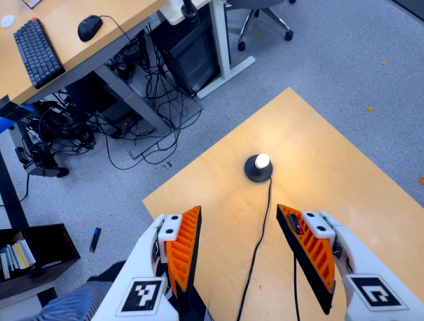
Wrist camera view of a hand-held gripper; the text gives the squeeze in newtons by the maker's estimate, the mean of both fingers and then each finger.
{"total": 0.0}